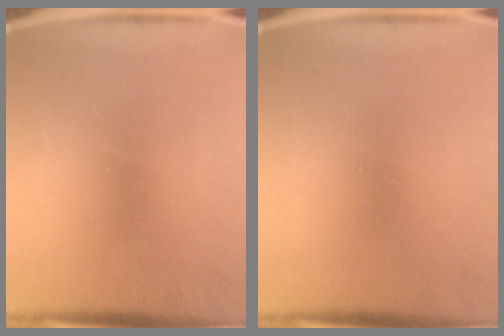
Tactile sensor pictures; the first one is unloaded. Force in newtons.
{"total": 0.0}